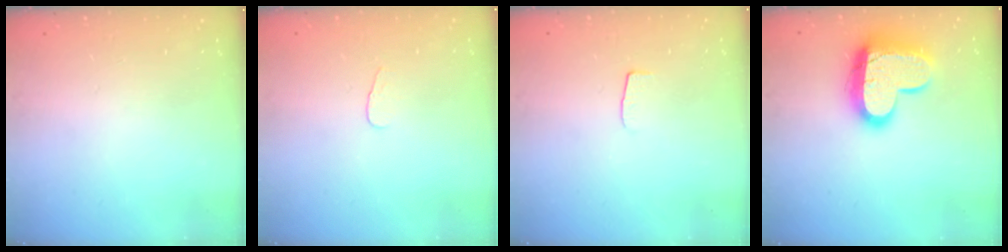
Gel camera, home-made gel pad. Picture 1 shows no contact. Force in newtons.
{"total": 2.8, "press": 2.8, "slide": 0.3}
{"total": 4.0, "press": 4.0, "slide": 0.2}
{"total": 17.0, "press": 16.9, "slide": 1.1}